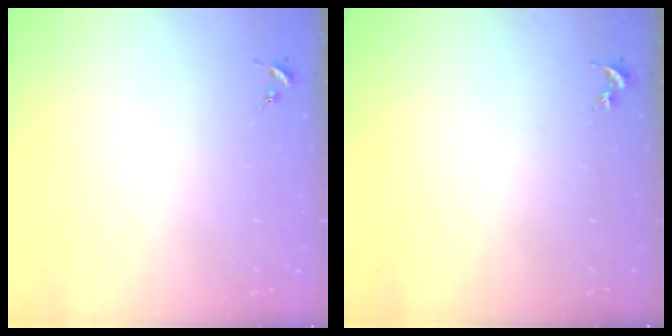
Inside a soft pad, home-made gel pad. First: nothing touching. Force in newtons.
{"total": 0.0}